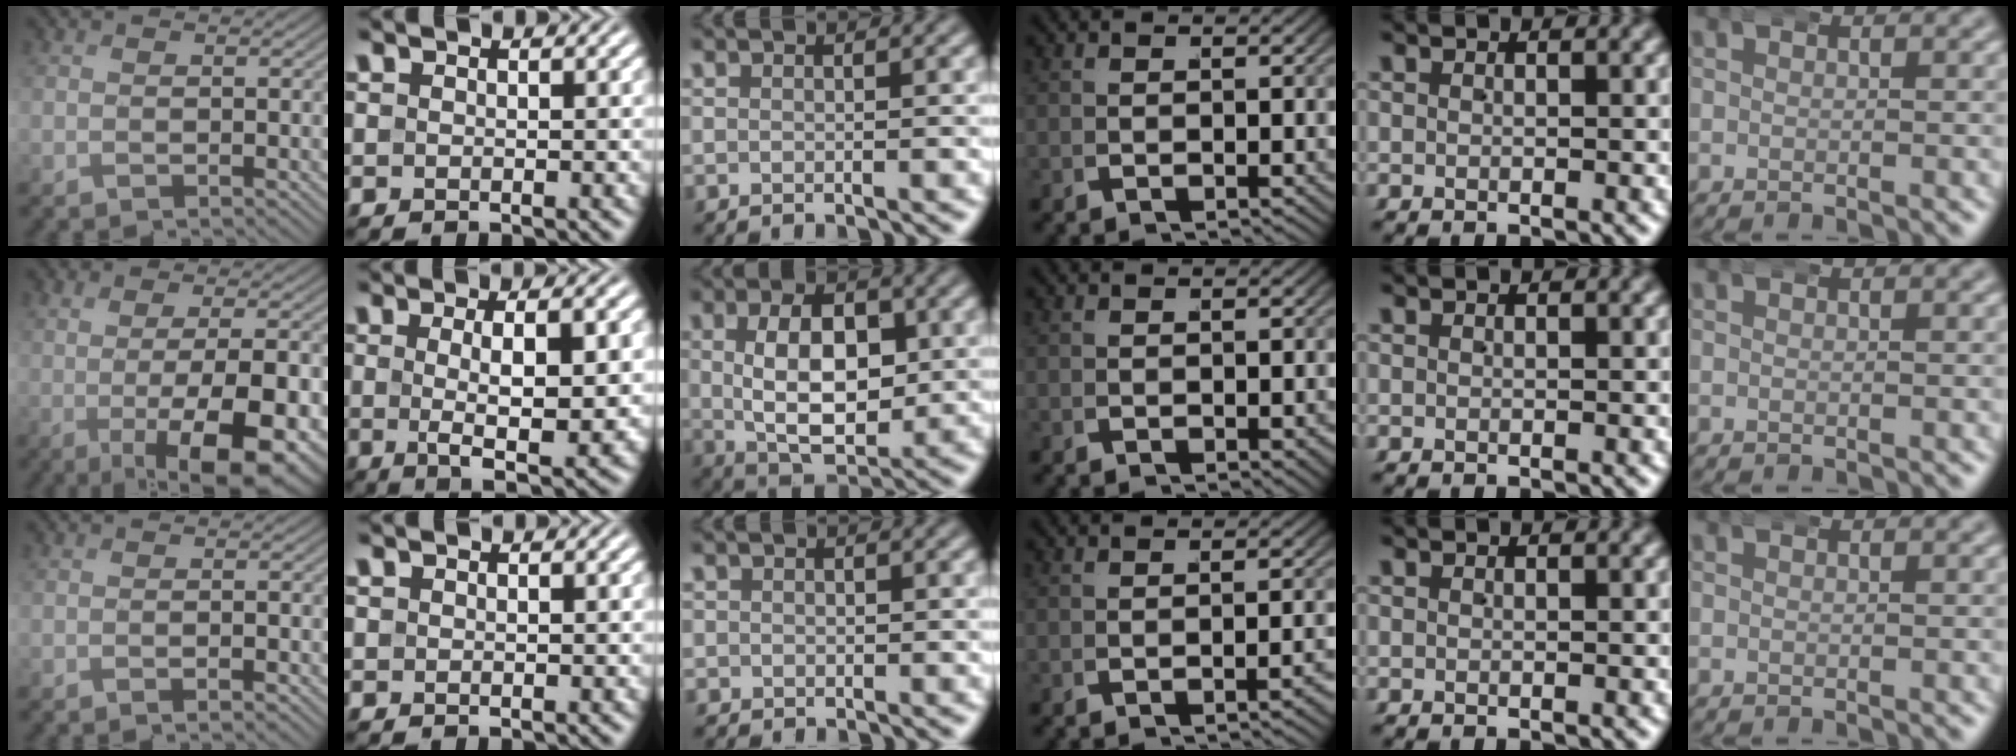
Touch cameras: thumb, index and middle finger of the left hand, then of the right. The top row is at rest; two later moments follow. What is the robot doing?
{"motion": "wrap", "object": "arm wrap"}